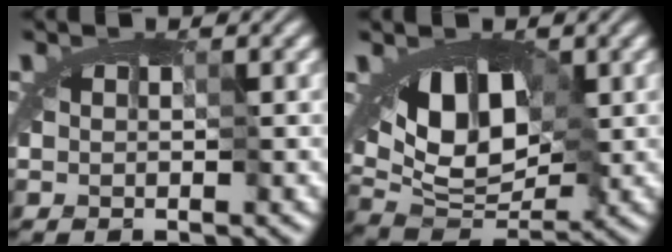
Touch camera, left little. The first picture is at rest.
{"total": 6.5, "force": [1.3, 4.2, 4.8], "torque": [-0.075, -0.013, 0.019]}